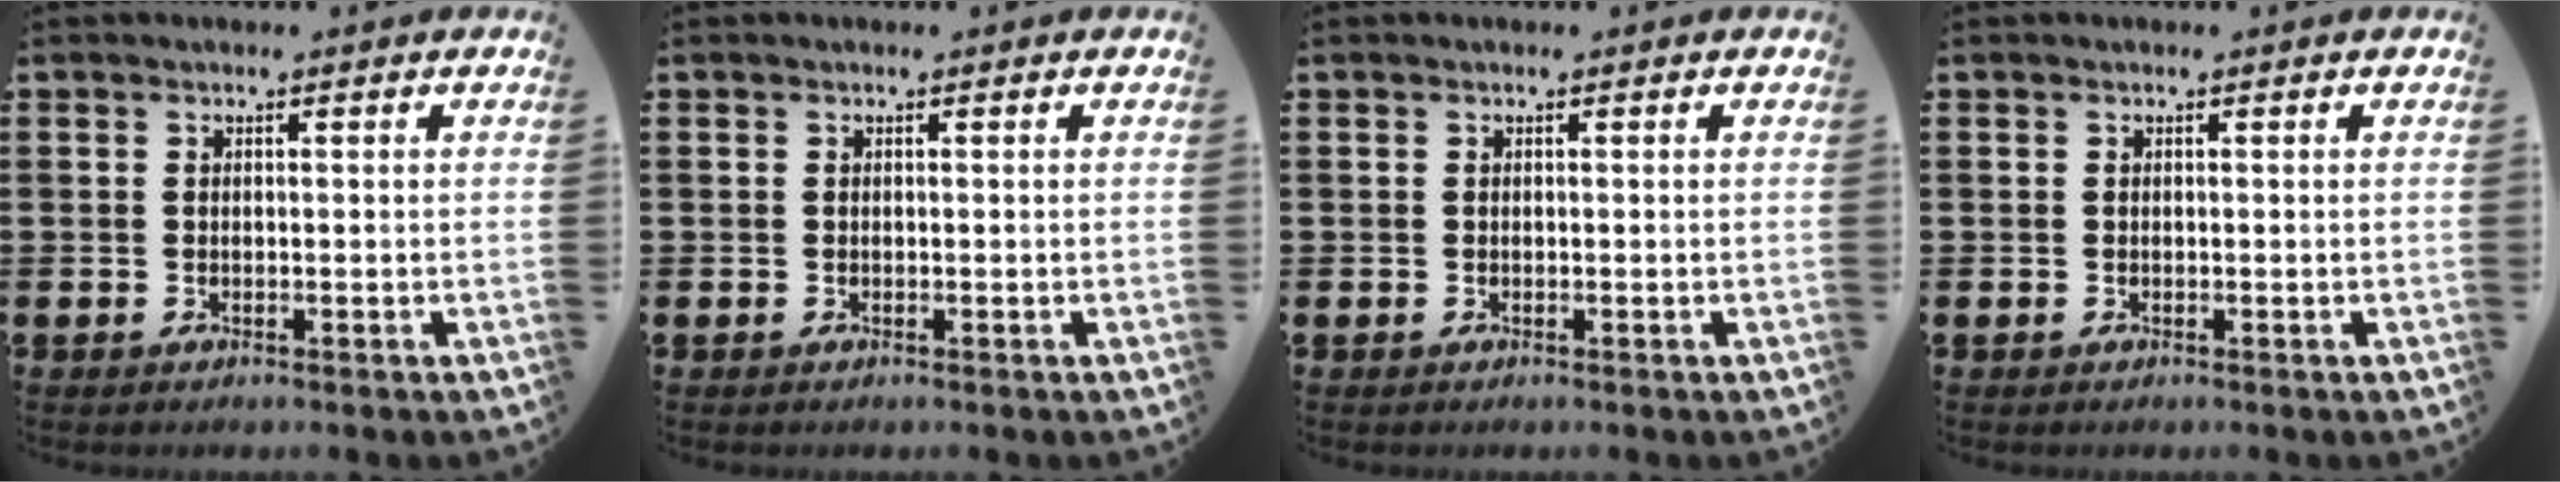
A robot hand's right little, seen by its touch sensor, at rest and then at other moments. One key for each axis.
{"total": 0.0}
{"total": 0.0}
{"total": 0.0}